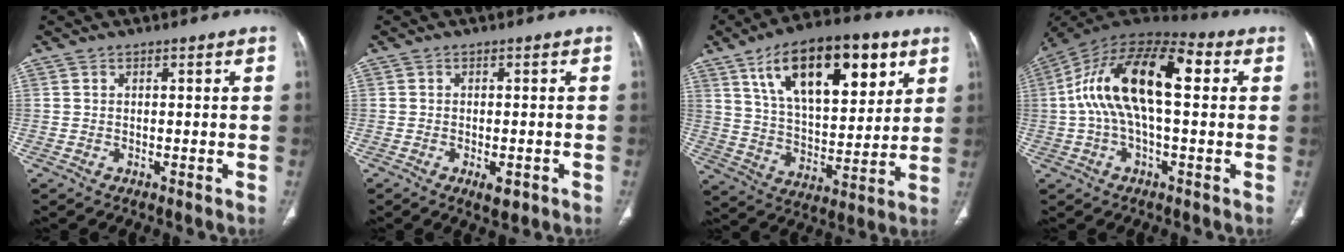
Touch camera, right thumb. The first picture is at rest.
{"total": 2.9, "force": [-1.3, 1.3, 2.3], "torque": [-0.030, 0.001, -0.014]}
{"total": 23.4, "force": [11.0, 10.8, 17.6], "torque": [-0.244, -0.029, 0.188]}
{"total": 19.5, "force": [2.9, 8.5, 17.3], "torque": [-0.311, 0.048, 0.039]}